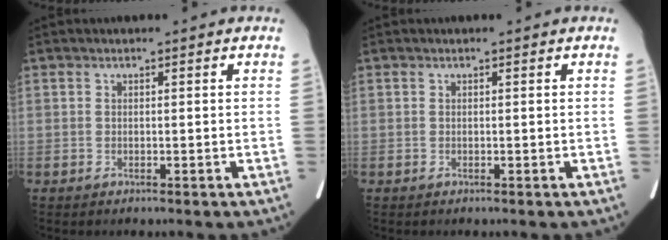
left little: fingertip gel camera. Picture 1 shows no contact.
{"total": 0.0}